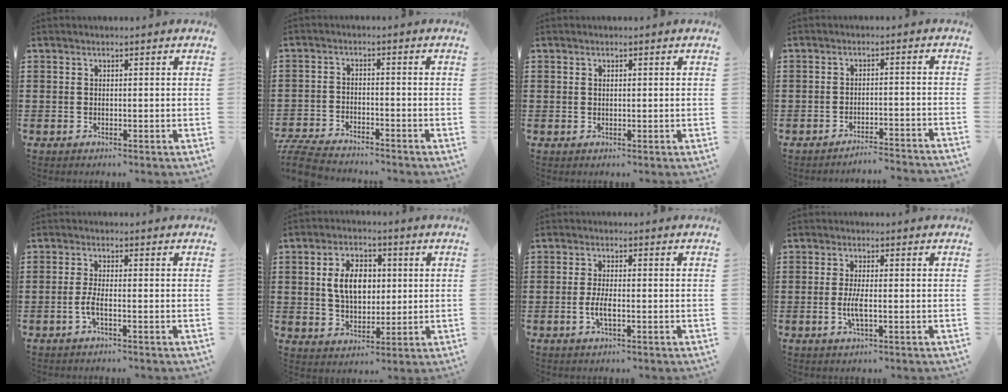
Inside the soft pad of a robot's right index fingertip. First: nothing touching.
{"total": 5.0, "force": [-4.9, 0.6, 1.0], "torque": [-0.034, -0.001, -0.104]}
{"total": 0.5, "force": [0.2, 0.3, 0.4], "torque": [-0.009, 0.000, 0.004]}
{"total": 3.0, "force": [-2.9, -0.1, 0.5], "torque": [-0.012, -0.001, -0.062]}
{"total": 2.7, "force": [-1.1, 0.2, 2.4], "torque": [-0.059, -0.007, -0.026]}
{"total": 7.7, "force": [1.1, 5.1, 5.7], "torque": [-0.121, 0.007, 0.011]}
{"total": 3.1, "force": [-0.9, 0.7, 2.8], "torque": [-0.065, -0.006, -0.021]}
{"total": 3.4, "force": [-0.7, 0.6, 3.3], "torque": [-0.073, -0.007, -0.017]}